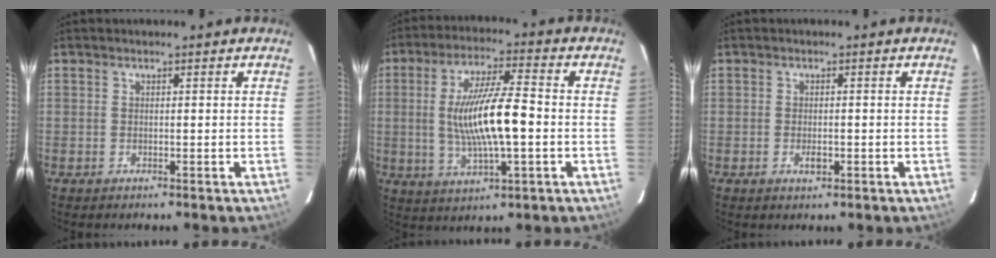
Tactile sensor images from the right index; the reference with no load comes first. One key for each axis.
{"total": 13.4, "fx": -1.0, "fy": 2.9, "fz": 13.1, "tx": -0.245, "ty": -0.002, "tz": -0.012}
{"total": 2.0, "fx": -0.8, "fy": 1.0, "fz": 1.5, "tx": -0.027, "ty": -0.001, "tz": -0.013}